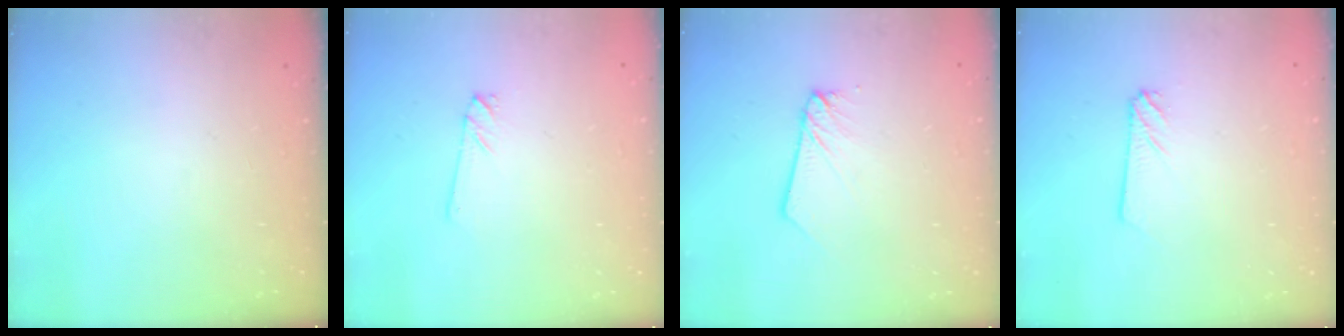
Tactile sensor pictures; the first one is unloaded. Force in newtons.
{"total": 0.8, "press": 0.8, "slide": 0.1}
{"total": 2.5, "press": 2.5, "slide": 0.3}
{"total": 2.9, "press": 2.9, "slide": 0.3}